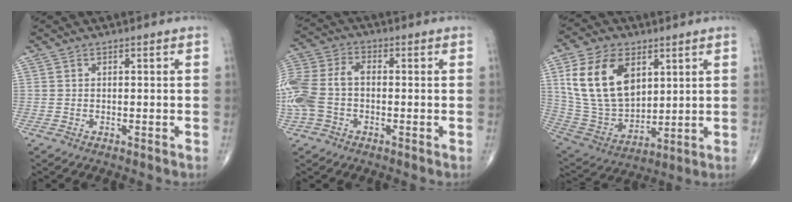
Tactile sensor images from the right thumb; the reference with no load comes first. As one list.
[{"total": 13.5, "force": [-1.9, 9.1, 9.8], "torque": [-0.247, 0.029, -0.039]}, {"total": 18.5, "force": [6.6, 11.7, 12.7], "torque": [-0.217, -0.025, 0.139]}]